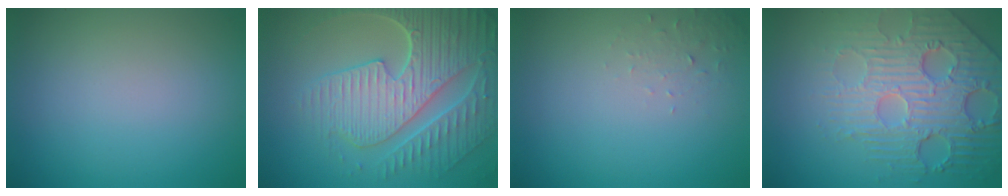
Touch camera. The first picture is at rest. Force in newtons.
{"total": 8.4, "press": 6.1, "slide": 5.8}
{"total": 1.2, "press": 1.2, "slide": 0.1}
{"total": 6.9, "press": 5.3, "slide": 4.4}